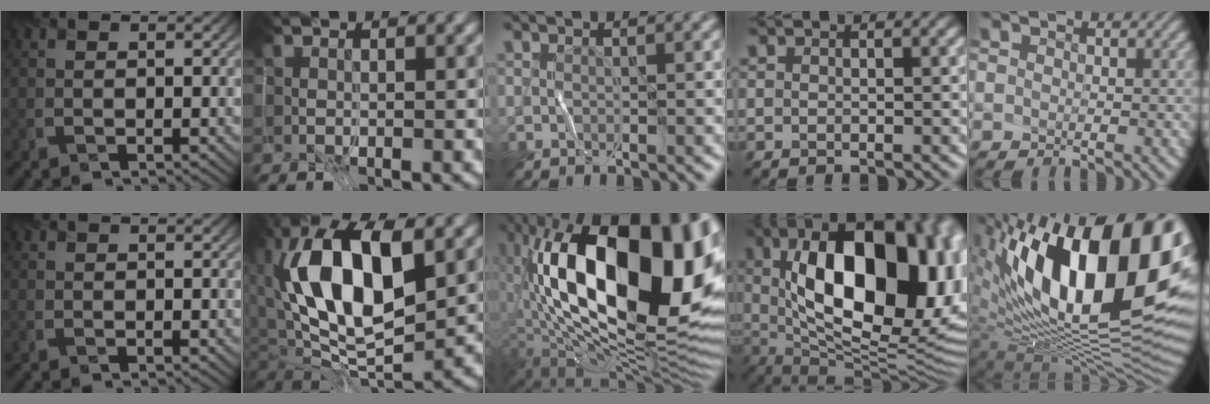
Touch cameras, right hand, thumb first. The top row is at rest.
{"index": {"total": 8.1, "force": [0.0, 2.2, 7.8], "torque": [-0.117, -0.013, 0.013]}, "middle": {"total": 21.7, "force": [3.3, 11.2, 18.2], "torque": [-0.350, 0.018, 0.056]}, "ring": {"total": 16.5, "force": [3.4, 7.9, 14.1], "torque": [-0.223, 0.005, 0.080]}, "little": {"total": 18.4, "force": [5.1, 8.6, 15.5], "torque": [-0.233, 0.011, 0.095]}}